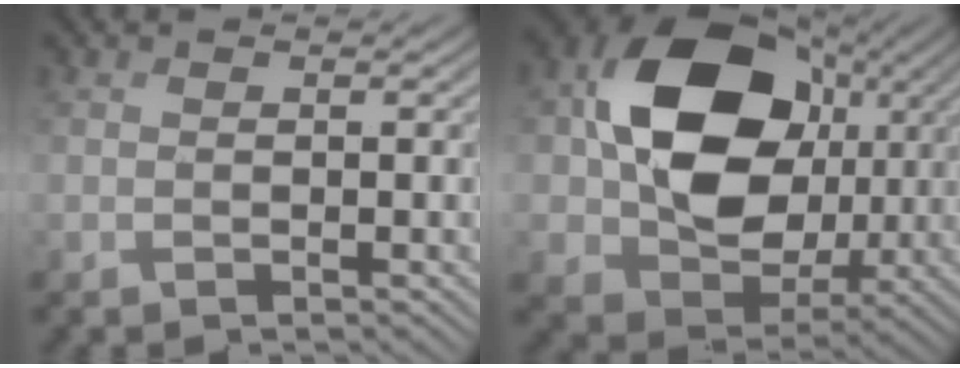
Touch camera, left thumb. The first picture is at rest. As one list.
[{"total": 16.4, "force": [2.7, 12.9, 9.8], "torque": [-0.183, 0.000, 0.050]}]